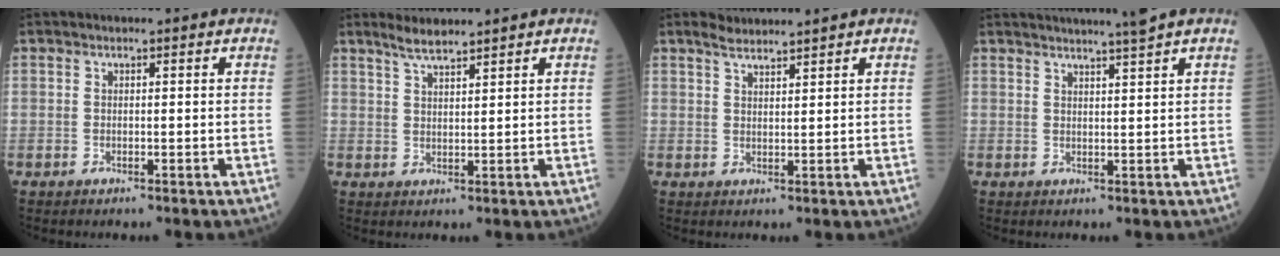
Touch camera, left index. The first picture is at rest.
{"total": 3.4, "force": [3.1, 0.2, 1.4], "torque": [-0.035, 0.006, 0.062]}
{"total": 3.2, "force": [3.0, 0.2, 0.9], "torque": [-0.020, 0.019, 0.057]}
{"total": 4.9, "force": [4.3, -1.3, 2.0], "torque": [-0.033, -0.001, 0.062]}